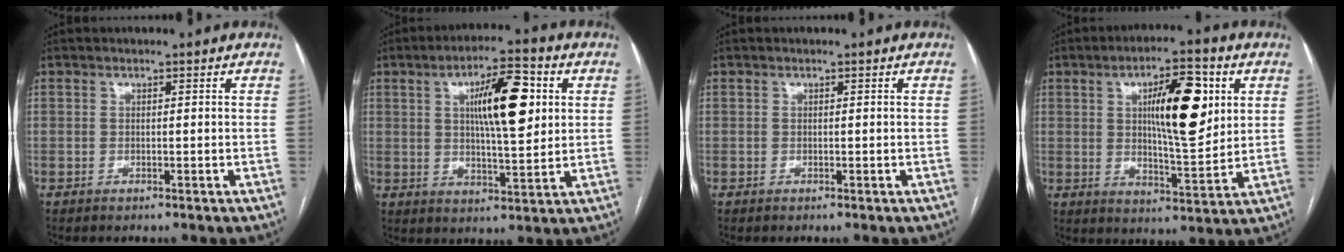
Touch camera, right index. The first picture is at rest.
{"total": 11.8, "force": [3.1, 2.8, 11.1], "torque": [-0.183, 0.011, 0.050]}
{"total": 0.0}
{"total": 13.0, "force": [3.6, 3.3, 12.0], "torque": [-0.191, 0.008, 0.060]}